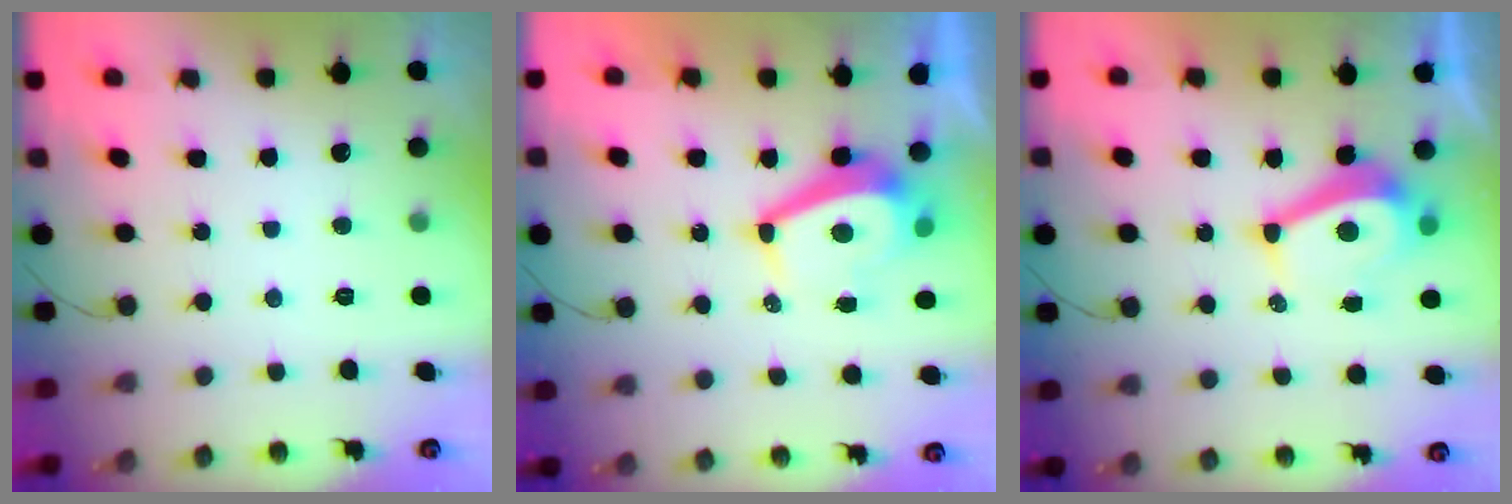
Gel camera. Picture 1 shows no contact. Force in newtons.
{"total": 6.1, "press": 6.1, "slide": 0.8}
{"total": 7.6, "press": 7.6, "slide": 0.7}